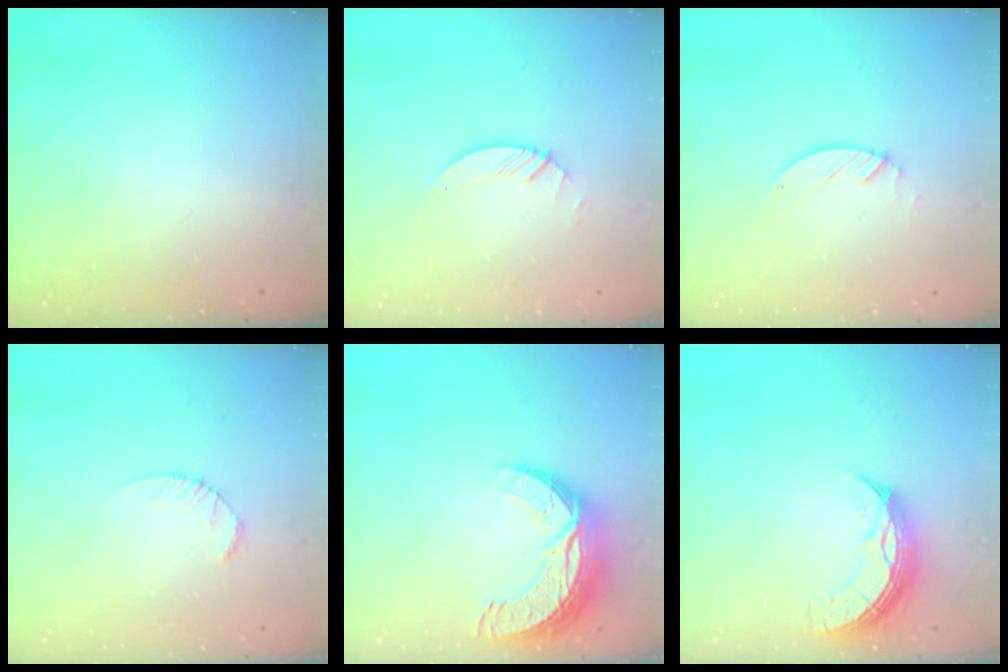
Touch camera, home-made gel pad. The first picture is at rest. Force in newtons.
{"total": 2.6, "press": 2.6, "slide": 0.3}
{"total": 3.1, "press": 3.1, "slide": 0.3}
{"total": 2.6, "press": 2.6, "slide": 0.4}
{"total": 12.7, "press": 12.6, "slide": 0.9}
{"total": 8.4, "press": 8.4, "slide": 0.8}